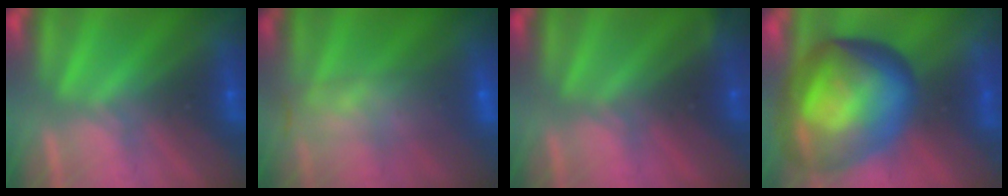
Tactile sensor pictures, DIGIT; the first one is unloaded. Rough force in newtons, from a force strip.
{"total": 6.6}
{"total": 2.4}
{"total": 7.6}